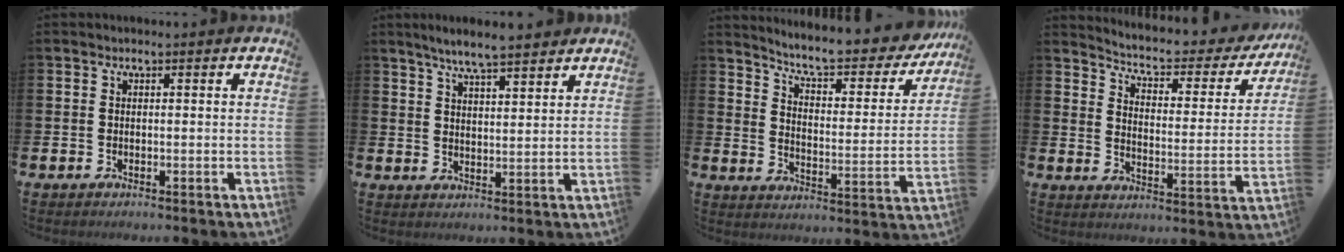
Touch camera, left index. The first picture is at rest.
{"total": 5.9, "force": [5.5, 0.4, 2.0], "torque": [-0.049, -0.020, 0.098]}
{"total": 7.1, "force": [6.4, 1.4, 2.7], "torque": [-0.070, -0.050, 0.102]}
{"total": 4.9, "force": [4.4, 1.4, 1.8], "torque": [-0.063, -0.034, 0.066]}